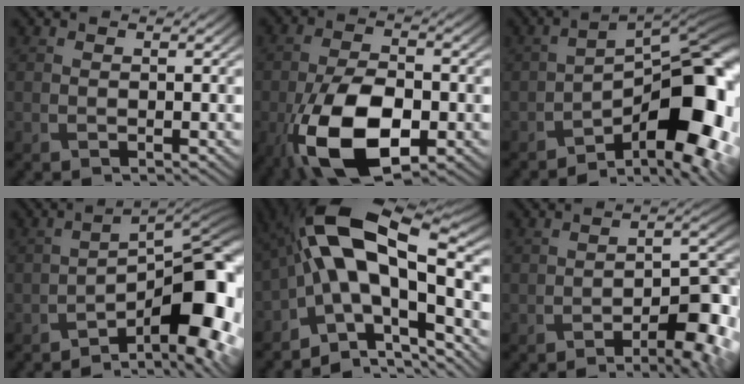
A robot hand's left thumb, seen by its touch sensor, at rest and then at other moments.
{"total": 13.1, "force": [-5.3, 6.4, 10.2], "torque": [-0.210, -0.023, -0.101]}
{"total": 13.4, "force": [-6.4, 5.2, 10.6], "torque": [-0.139, -0.003, -0.112]}
{"total": 11.0, "force": [-5.6, 3.3, 9.0], "torque": [-0.126, 0.005, -0.093]}
{"total": 15.8, "force": [-2.0, 6.5, 14.3], "torque": [-0.240, 0.023, -0.046]}
{"total": 7.4, "force": [-4.0, 2.0, 6.0], "torque": [-0.080, -0.006, -0.055]}